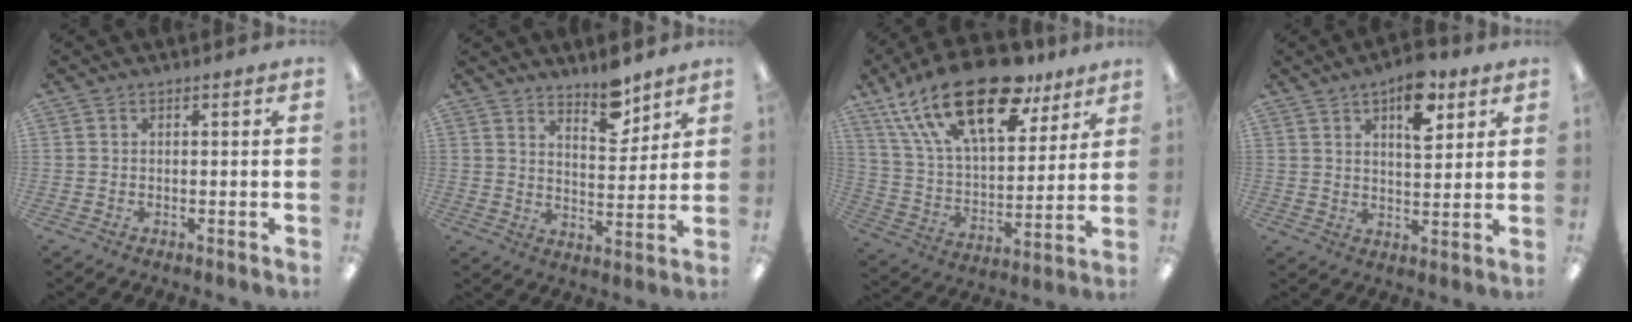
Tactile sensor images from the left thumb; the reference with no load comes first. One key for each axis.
{"total": 8.3, "fx": 7.0, "fy": 3.0, "fz": 3.4, "tx": -0.031, "ty": -0.052, "tz": 0.119}
{"total": 26.0, "fx": 16.4, "fy": 11.8, "fz": 16.4, "tx": -0.288, "ty": -0.085, "tz": 0.285}
{"total": 10.5, "fx": 5.9, "fy": 4.7, "fz": 7.3, "tx": -0.096, "ty": -0.027, "tz": 0.096}